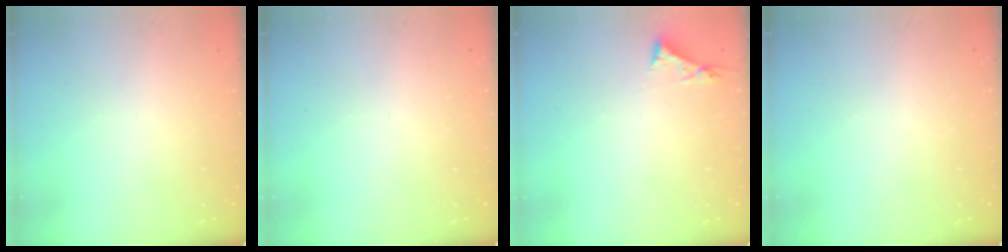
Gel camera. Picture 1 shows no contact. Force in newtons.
{"total": 0.0}
{"total": 3.8, "press": 3.7, "slide": 0.4}
{"total": 0.0}